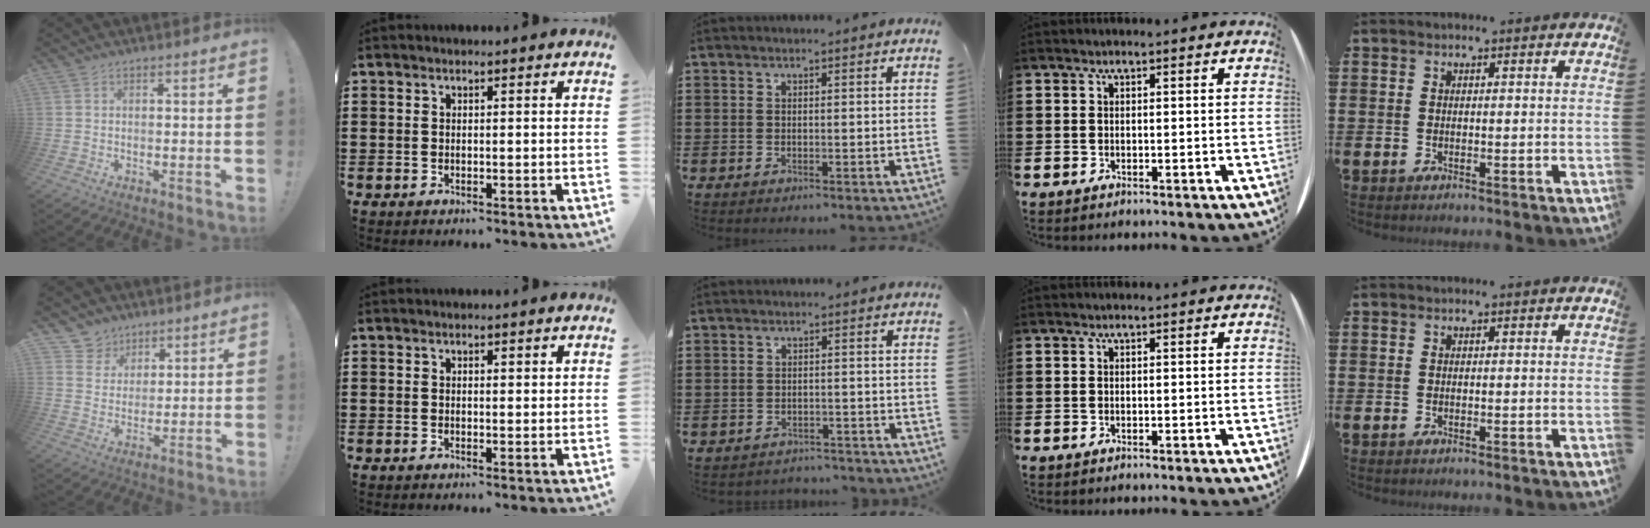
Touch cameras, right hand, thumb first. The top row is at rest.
{"thumb": {"total": 6.9, "force": [4.4, 5.3, 0.2], "torque": [-0.007, -0.040, 0.088]}, "index": {"total": 0.8, "force": [0.3, 0.3, 0.7], "torque": [-0.014, 0.003, 0.005]}, "middle": {"total": 2.2, "force": [-2.1, 0.5, -0.4], "torque": [0.000, 0.003, -0.050]}}